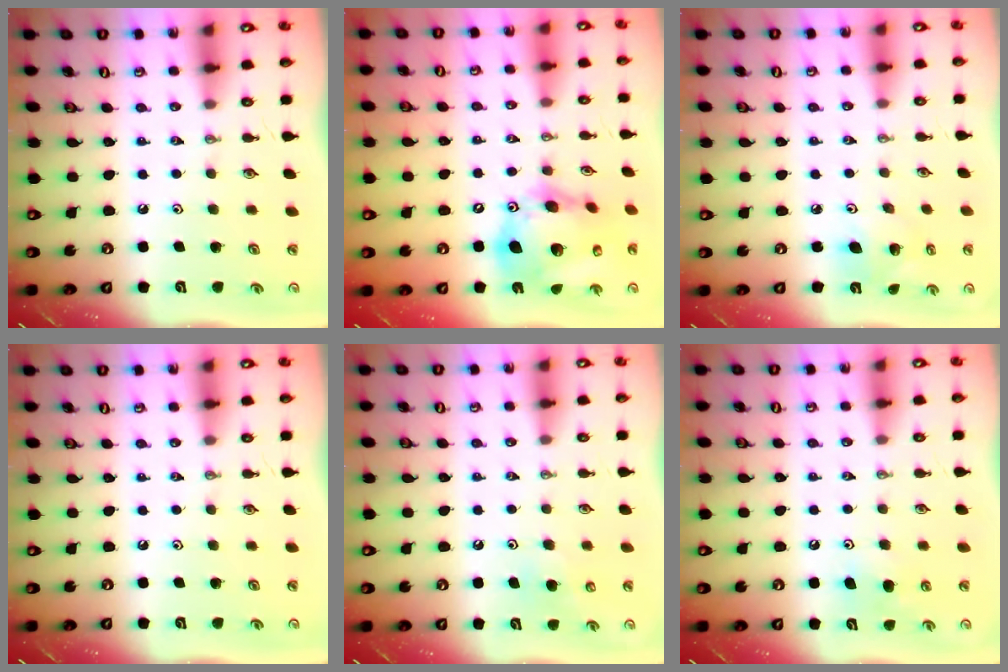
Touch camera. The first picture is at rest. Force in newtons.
{"total": 21.2, "press": 20.9, "slide": 3.4}
{"total": 8.0, "press": 7.8, "slide": 1.7}
{"total": 0.0}
{"total": 5.9, "press": 5.7, "slide": 1.6}
{"total": 5.9, "press": 5.8, "slide": 1.1}